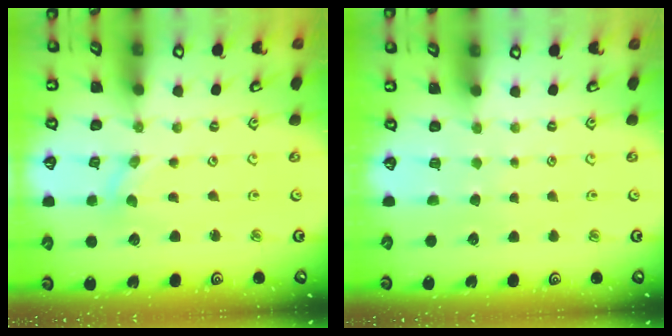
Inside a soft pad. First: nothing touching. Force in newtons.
{"total": 0.6, "press": 0.6, "slide": 0.1}